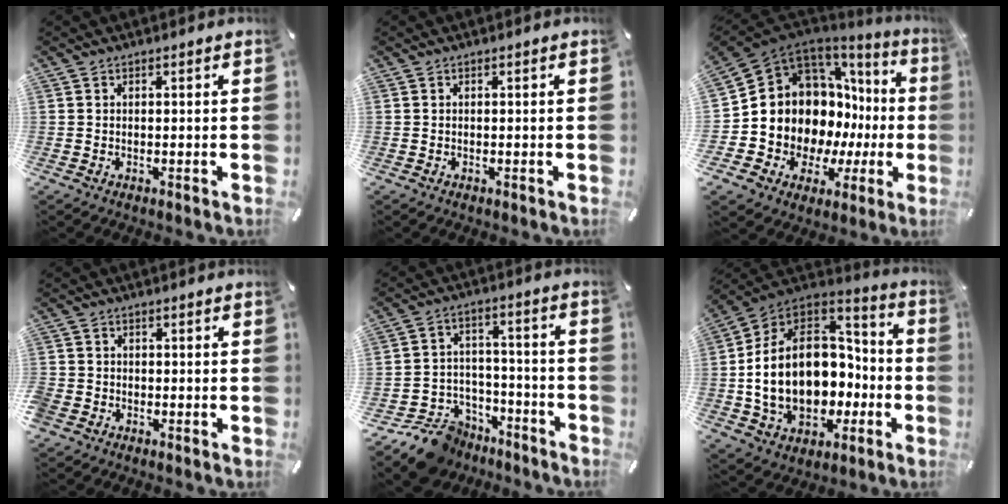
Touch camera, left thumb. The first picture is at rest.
{"total": 0.0}
{"total": 13.3, "force": [2.3, 11.1, 7.1], "torque": [-0.115, -0.066, 0.059]}
{"total": 2.2, "force": [-1.3, 1.7, 0.6], "torque": [-0.005, 0.008, -0.026]}
{"total": 11.5, "force": [-8.6, 7.1, 2.6], "torque": [-0.042, 0.056, -0.153]}
{"total": 22.7, "force": [-2.6, 16.5, 15.4], "torque": [-0.299, -0.003, -0.033]}